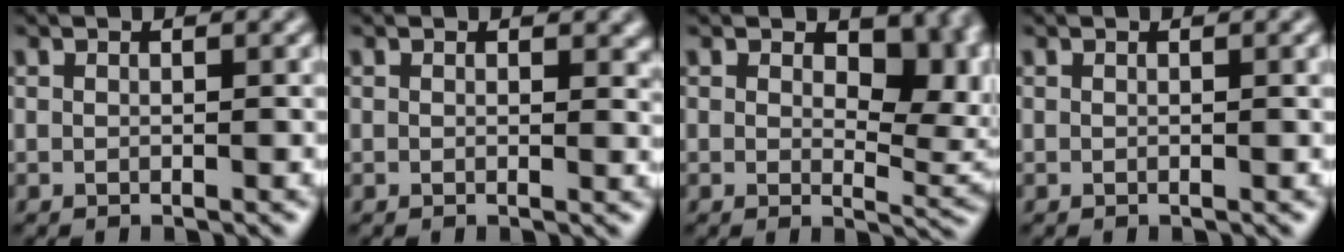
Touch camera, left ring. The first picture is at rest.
{"total": 1.6, "force": [0.5, 1.0, 1.2], "torque": [-0.009, -0.003, 0.004]}
{"total": 7.3, "force": [1.9, 4.1, 5.7], "torque": [-0.076, -0.010, 0.029]}
{"total": 0.7, "force": [0.1, 0.1, 0.6], "torque": [-0.007, 0.000, 0.001]}